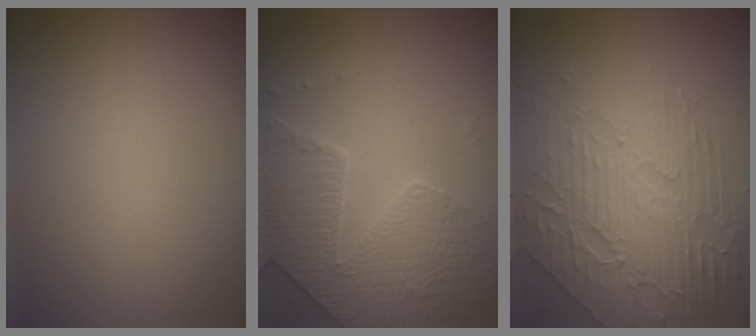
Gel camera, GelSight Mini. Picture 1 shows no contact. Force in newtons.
{"total": 3.9, "press": 3.8, "slide": 1.1}
{"total": 6.3, "press": 4.6, "slide": 4.3}